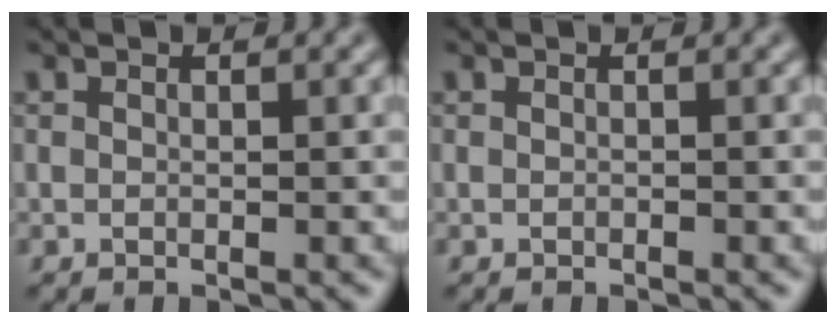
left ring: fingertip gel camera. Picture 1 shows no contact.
{"total": 0.0}